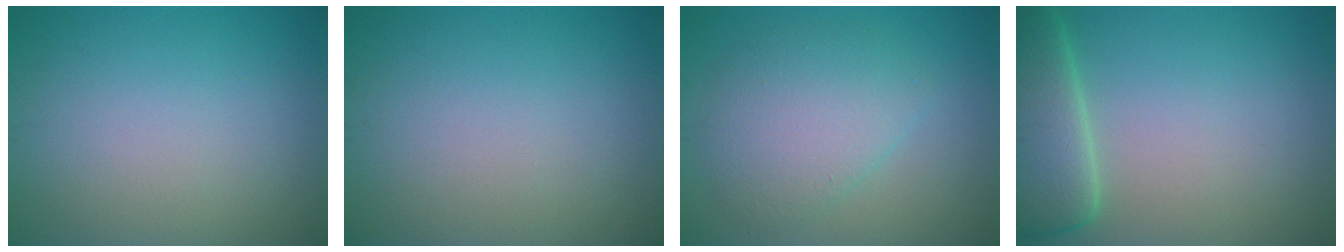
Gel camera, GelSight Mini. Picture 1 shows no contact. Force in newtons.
{"total": 0.0}
{"total": 4.6, "press": 4.6, "slide": 0.2}
{"total": 6.3, "press": 6.2, "slide": 0.9}